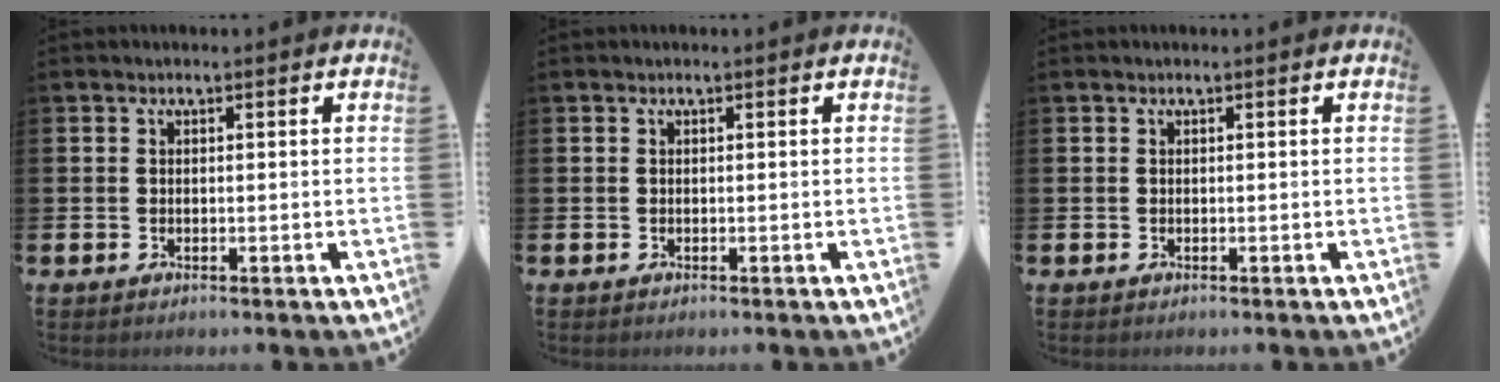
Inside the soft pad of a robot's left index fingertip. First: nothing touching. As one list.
[{"total": 0.0}, {"total": 0.0}]